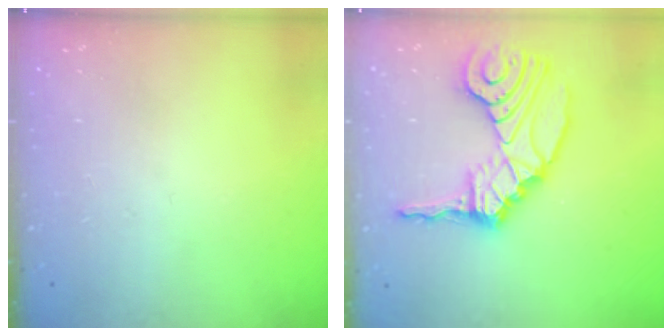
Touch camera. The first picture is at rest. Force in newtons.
{"total": 15.7, "press": 14.8, "slide": 5.2}